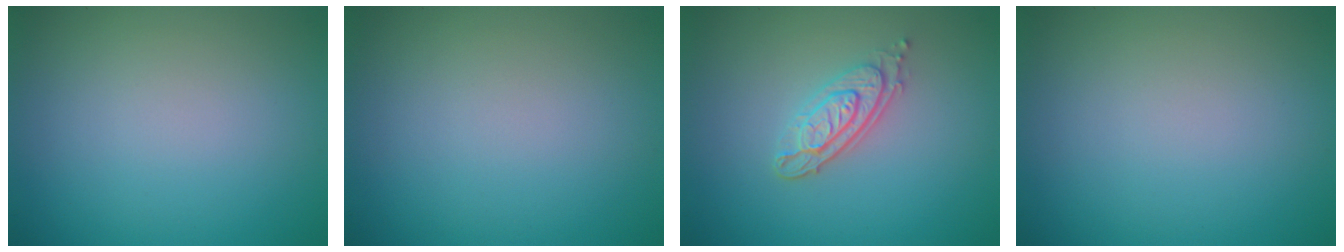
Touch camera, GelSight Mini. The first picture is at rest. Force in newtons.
{"total": 0.0}
{"total": 3.1, "press": 2.6, "slide": 1.7}
{"total": 0.0}